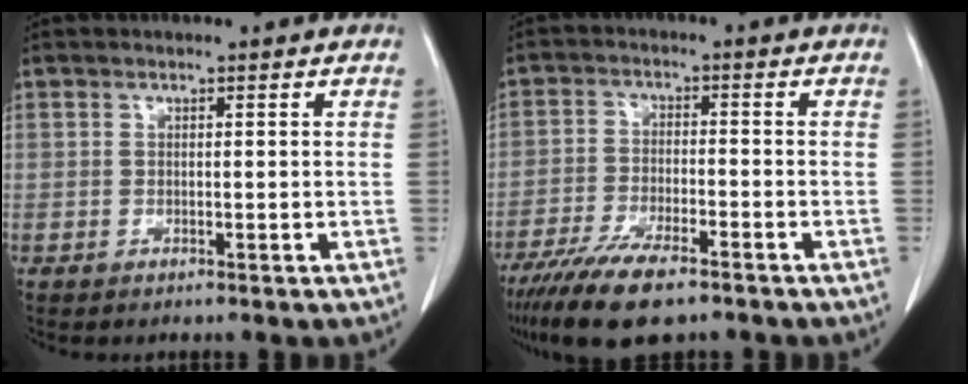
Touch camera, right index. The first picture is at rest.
{"total": 10.5, "force": [-7.7, 2.7, 6.6], "torque": [-0.117, -0.020, -0.132]}